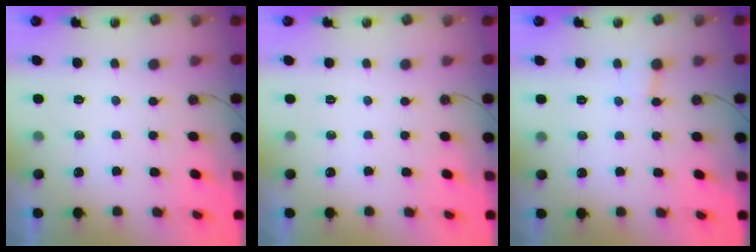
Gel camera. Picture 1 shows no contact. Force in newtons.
{"total": 0.0}
{"total": 3.6, "press": 3.5, "slide": 0.3}